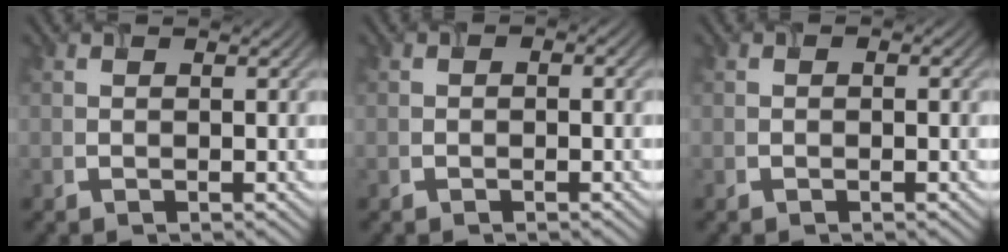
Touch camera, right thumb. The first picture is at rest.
{"total": 1.0, "force": [-0.4, 0.7, 0.6], "torque": [-0.013, 0.001, -0.010]}
{"total": 0.6, "force": [-0.3, 0.5, 0.3], "torque": [-0.008, -0.002, -0.007]}